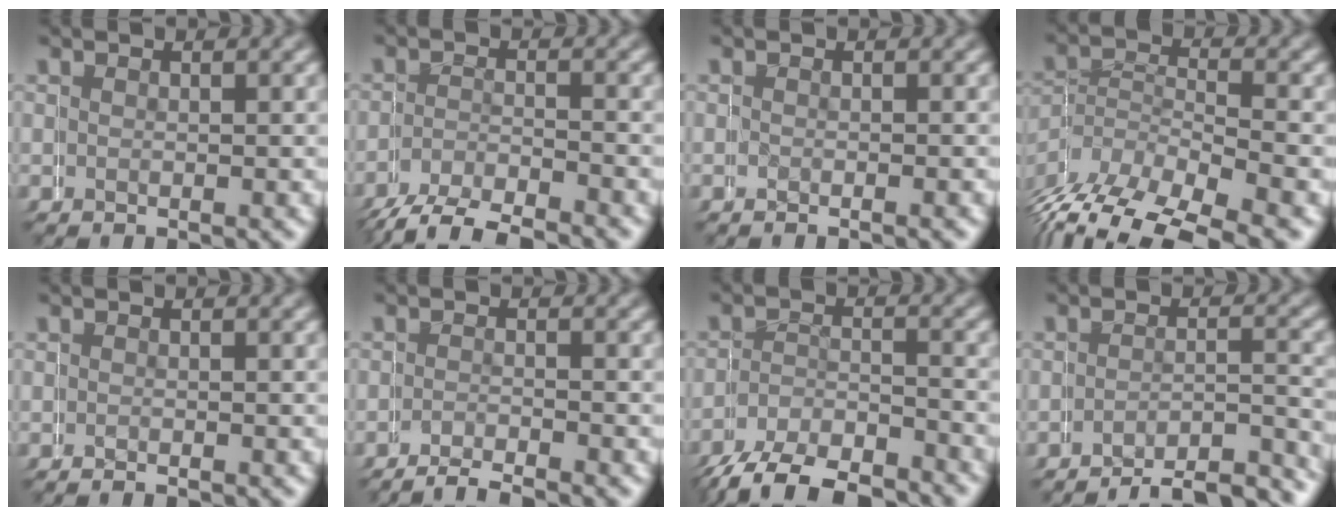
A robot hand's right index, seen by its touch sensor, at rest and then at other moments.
{"total": 4.9, "force": [-4.1, 2.4, 1.1], "torque": [-0.028, -0.012, -0.062]}
{"total": 0.9, "force": [-0.4, -0.7, -0.5], "torque": [0.013, 0.002, -0.008]}
{"total": 6.2, "force": [-3.6, 3.8, 3.3], "torque": [-0.070, -0.014, -0.050]}
{"total": 0.6, "force": [-0.5, -0.3, -0.1], "torque": [0.005, 0.002, -0.008]}
{"total": 5.1, "force": [-4.8, 1.5, 0.3], "torque": [0.005, -0.012, -0.070]}
{"total": 6.1, "force": [-5.4, 2.8, 1.0], "torque": [-0.021, -0.008, -0.083]}
{"total": 9.7, "force": [-9.2, 2.4, 1.9], "torque": [-0.011, -0.018, -0.135]}